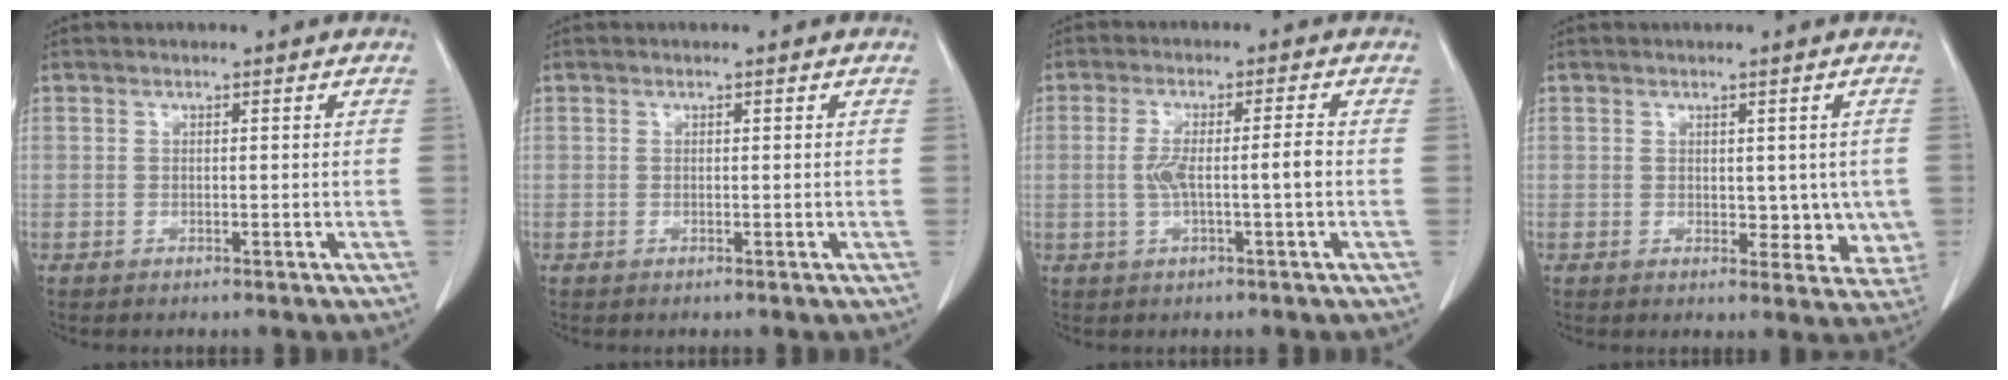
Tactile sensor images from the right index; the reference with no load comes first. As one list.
[{"total": 0.0}, {"total": 5.2, "force": [-0.7, 0.2, 5.2], "torque": [-0.104, 0.010, -0.008]}, {"total": 5.0, "force": [0.1, 3.2, 3.9], "torque": [-0.022, -0.004, 0.007]}]